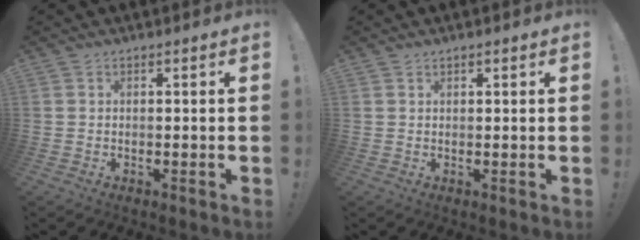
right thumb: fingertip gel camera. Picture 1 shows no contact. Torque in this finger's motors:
{"motor_torque": [0.09, 0.15, -0.11, 0.01, 0.06]}